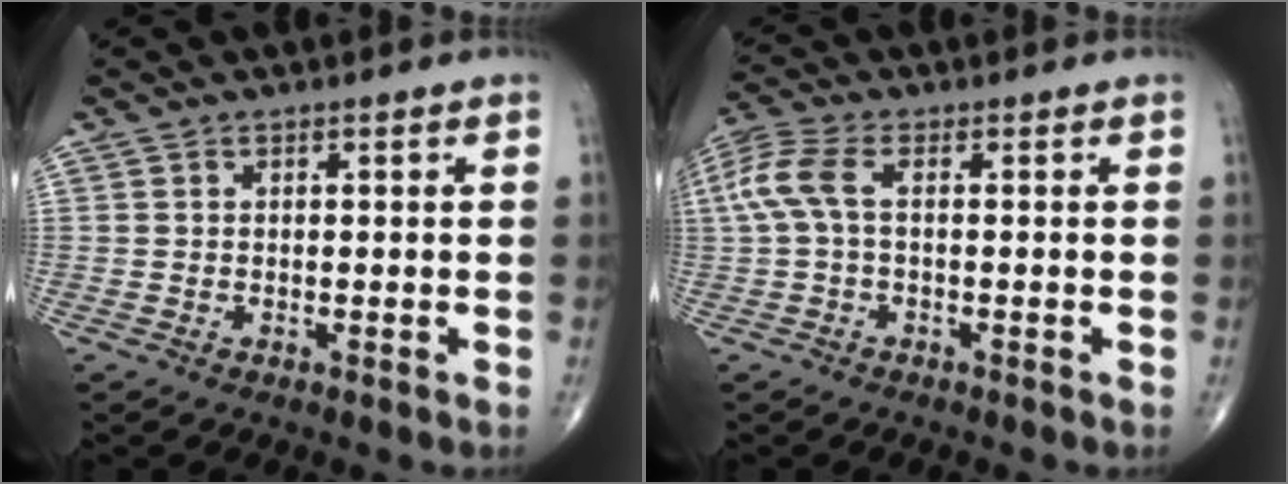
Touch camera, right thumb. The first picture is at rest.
{"total": 6.8, "force": [0.4, 3.1, 6.1], "torque": [-0.168, 0.025, 0.006]}